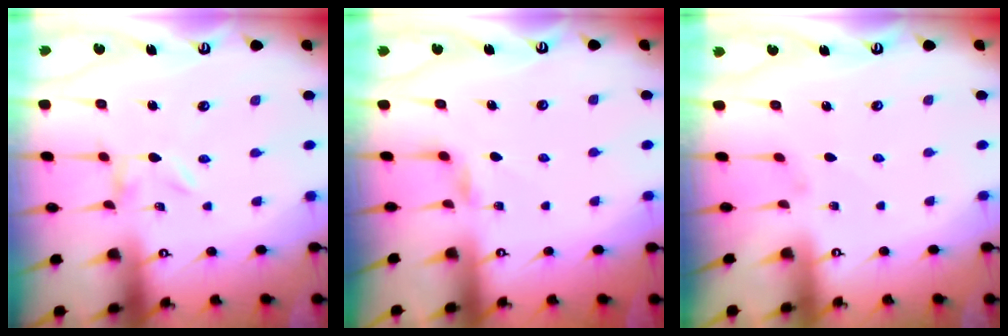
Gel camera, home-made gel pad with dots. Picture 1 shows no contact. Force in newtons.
{"total": 3.1, "press": 3.1, "slide": 0.5}
{"total": 0.0}